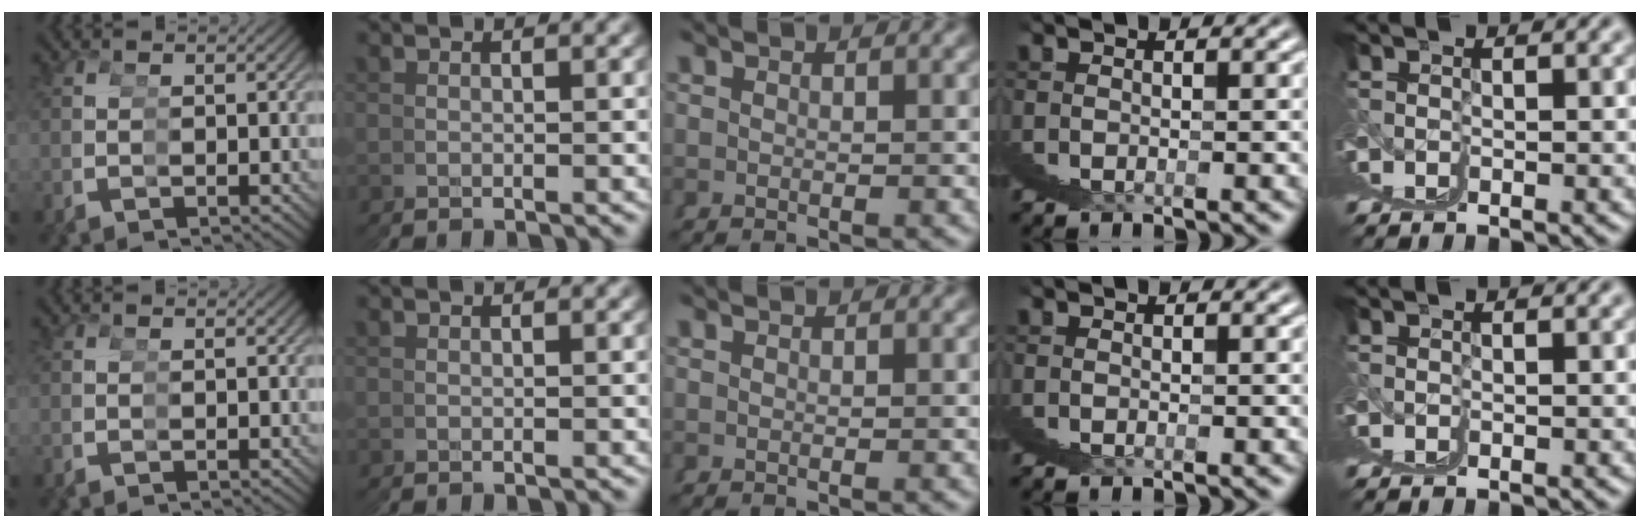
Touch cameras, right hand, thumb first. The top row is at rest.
{}